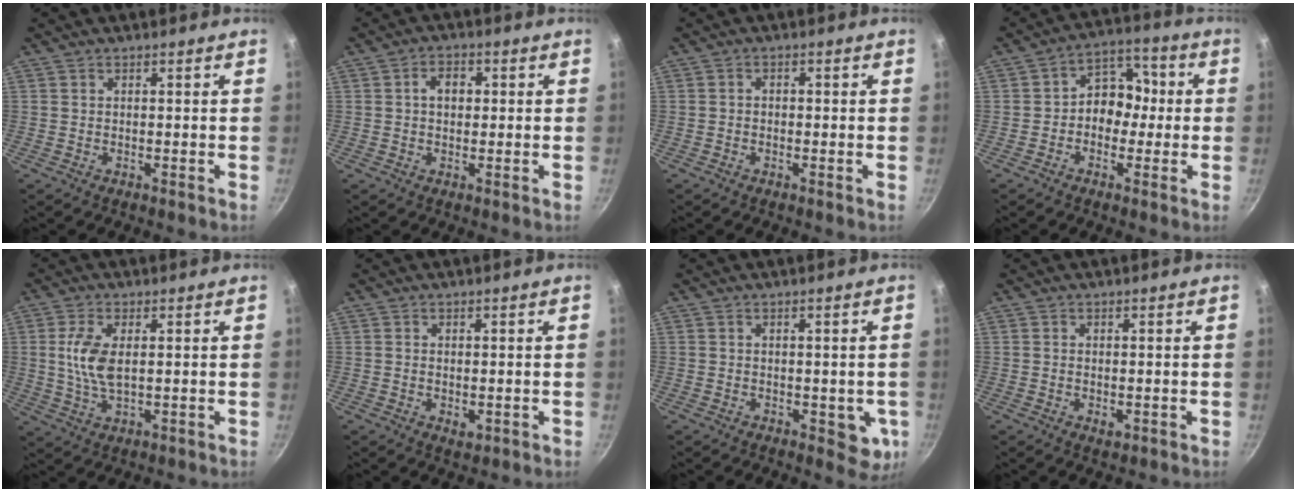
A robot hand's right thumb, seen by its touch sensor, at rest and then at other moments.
{"total": 4.1, "force": [0.5, 3.0, 2.8], "torque": [-0.025, 0.011, 0.005]}
{"total": 1.1, "force": [-0.4, 0.9, 0.6], "torque": [-0.013, 0.006, -0.009]}
{"total": 8.8, "force": [-0.6, 7.1, 5.2], "torque": [-0.015, 0.032, -0.026]}
{"total": 7.5, "force": [1.2, 3.6, 6.5], "torque": [-0.131, -0.002, 0.024]}
{"total": 2.1, "force": [-0.2, 1.3, 1.6], "torque": [-0.023, -0.005, -0.001]}
{"total": 5.9, "force": [-1.1, 3.3, 4.8], "torque": [-0.037, -0.005, -0.010]}
{"total": 1.6, "force": [-0.2, 1.0, 1.2], "torque": [-0.018, -0.003, -0.002]}